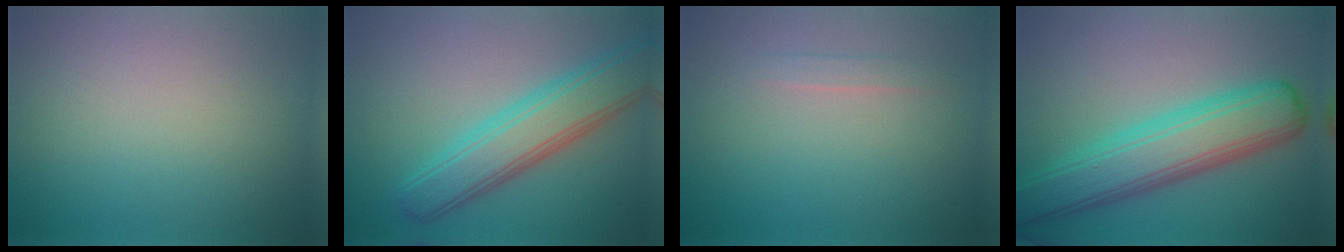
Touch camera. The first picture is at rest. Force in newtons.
{"total": 6.4, "press": 6.4, "slide": 0.1}
{"total": 0.9, "press": 0.9, "slide": 0.1}
{"total": 8.0, "press": 8.0, "slide": 0.2}